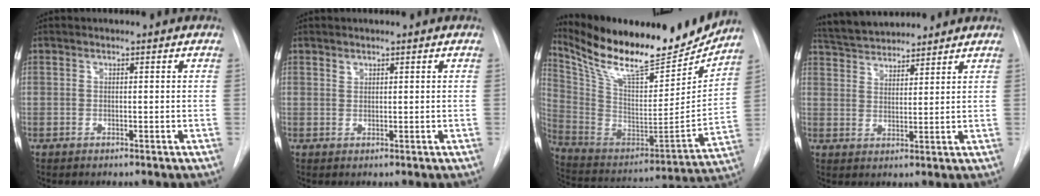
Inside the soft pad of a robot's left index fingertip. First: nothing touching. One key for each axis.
{"total": 0.8, "fx": 0.7, "fy": 0.3, "fz": 0.1, "tx": 0.001, "ty": 0.000, "tz": 0.012}
{"total": 24.3, "fx": 20.7, "fy": 5.1, "fz": 11.8, "tx": -0.219, "ty": -0.033, "tz": 0.332}
{"total": 8.3, "fx": 8.0, "fy": 1.5, "fz": 2.0, "tx": -0.043, "ty": 0.022, "tz": 0.138}